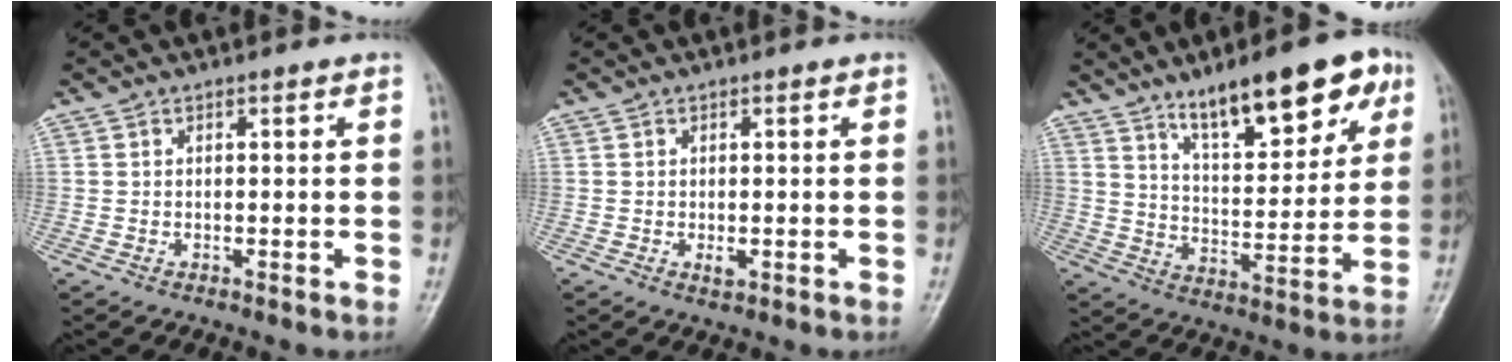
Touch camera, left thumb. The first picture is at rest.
{"total": 1.6, "force": [-0.1, 0.9, 1.3], "torque": [-0.017, -0.004, 0.000]}
{"total": 17.3, "force": [10.1, 6.0, 12.7], "torque": [-0.149, -0.038, 0.161]}